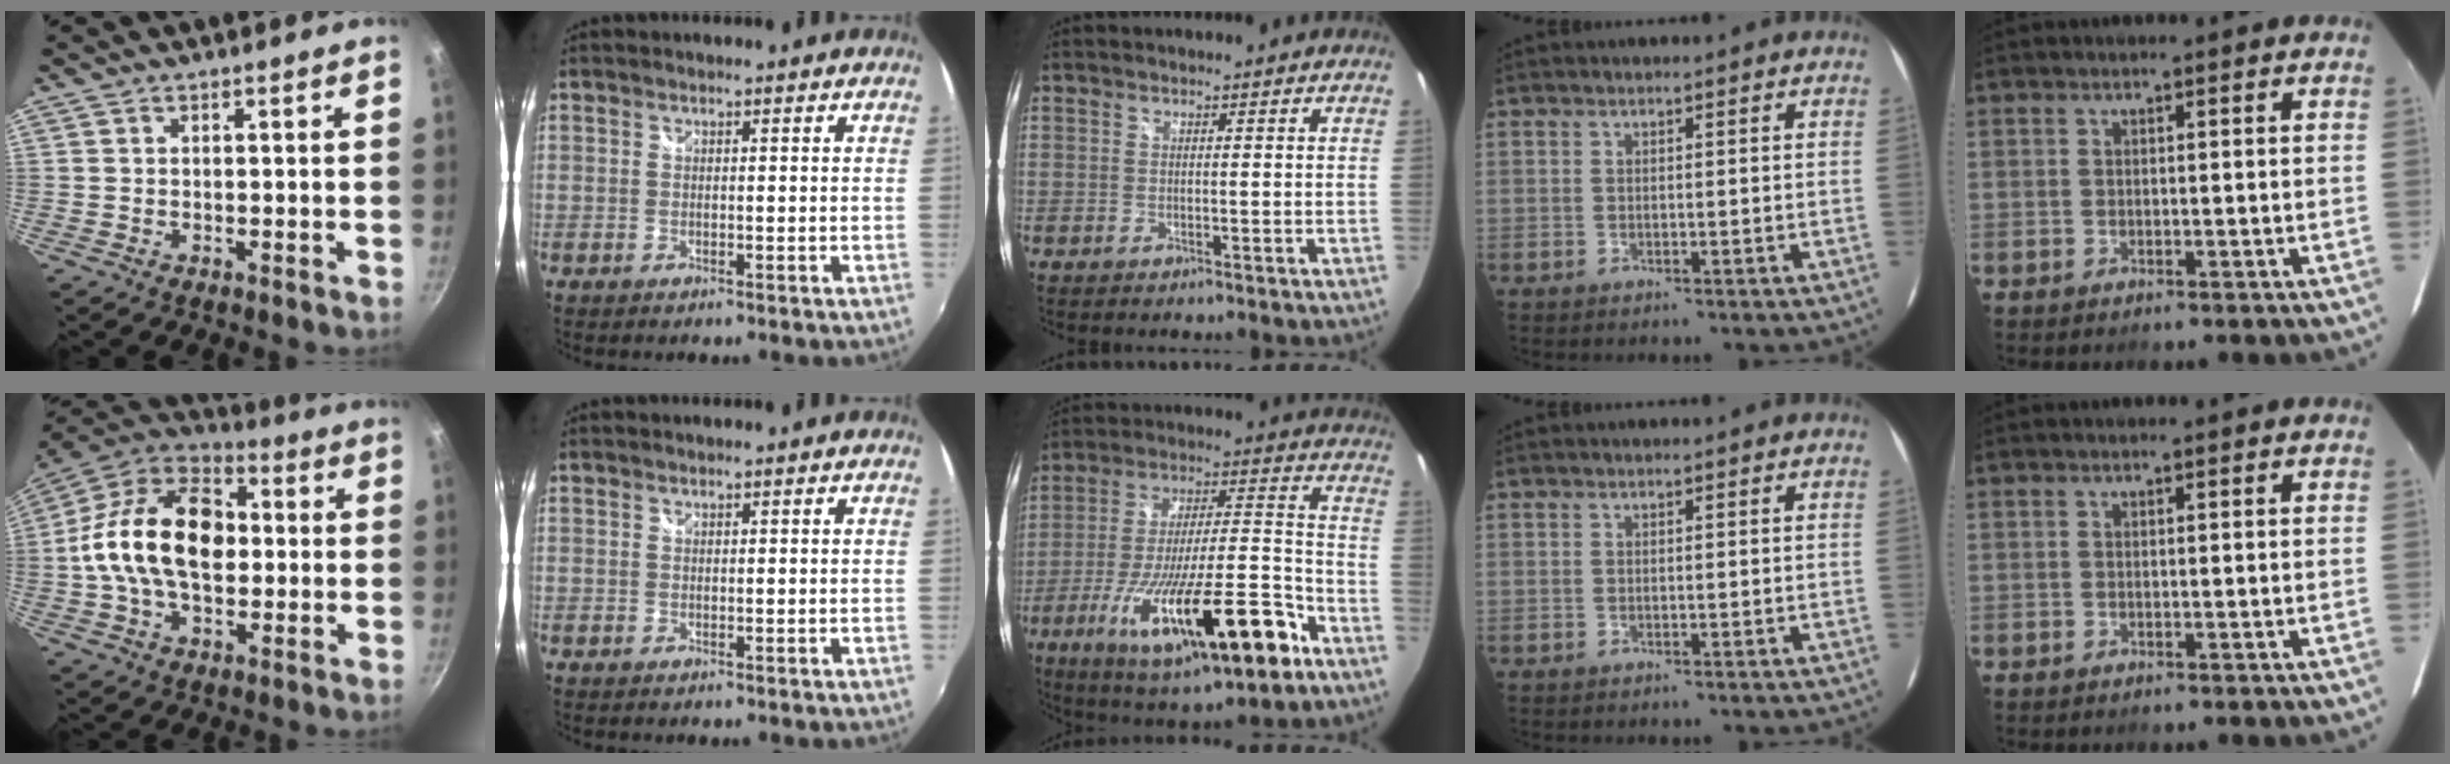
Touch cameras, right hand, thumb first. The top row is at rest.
{"thumb": {"total": 21.4, "force": [0.0, 13.9, 16.3], "torque": [-0.258, 0.035, -0.017]}, "middle": {"total": 25.2, "force": [-12.8, 6.2, 20.8], "torque": [-0.360, -0.045, -0.200]}}